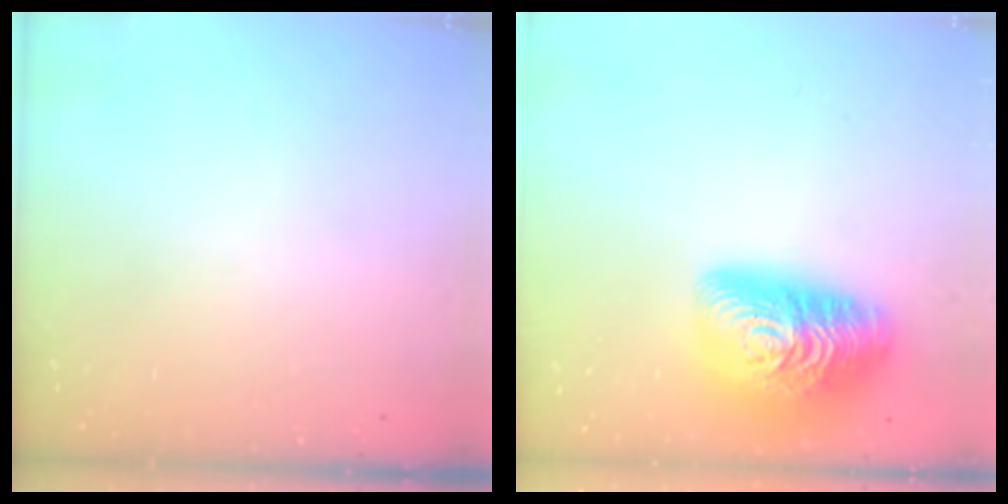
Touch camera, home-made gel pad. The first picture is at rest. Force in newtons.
{"total": 26.8, "press": 26.8, "slide": 0.9}